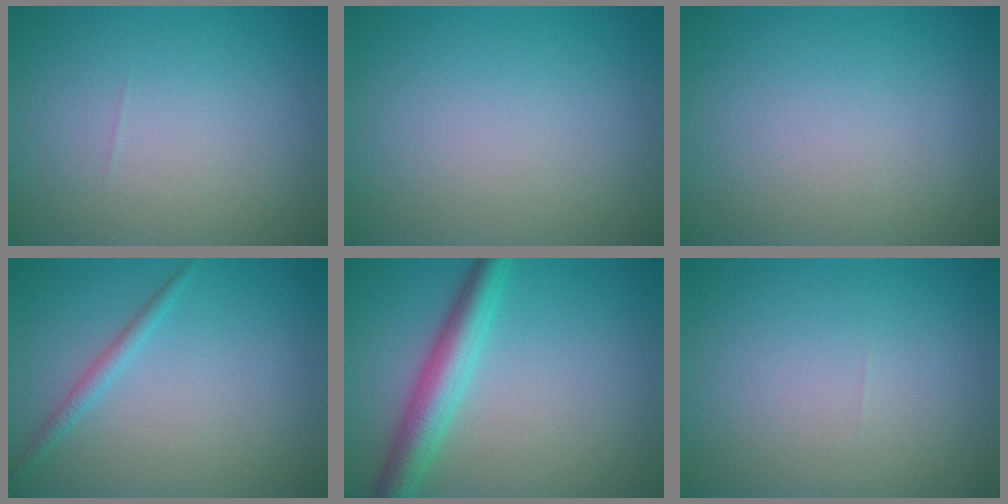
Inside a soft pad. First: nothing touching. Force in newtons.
{"total": 0.0}
{"total": 0.0}
{"total": 1.3, "press": 1.3, "slide": 0.0}
{"total": 4.5, "press": 4.5, "slide": 0.1}
{"total": 0.0}